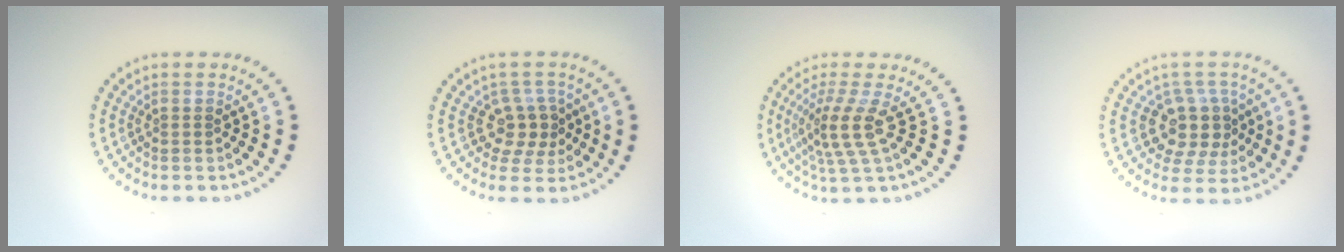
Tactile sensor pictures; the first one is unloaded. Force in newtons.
{"total": 2.7, "press": 2.1, "slide": 1.6}
{"total": 3.7, "press": 2.7, "slide": 2.6}
{"total": 4.3, "press": 3.7, "slide": 2.1}